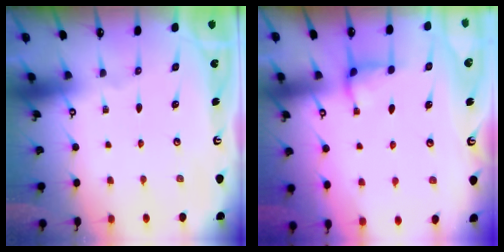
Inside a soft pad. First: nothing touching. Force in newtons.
{"total": 2.5, "press": 2.5, "slide": 0.5}